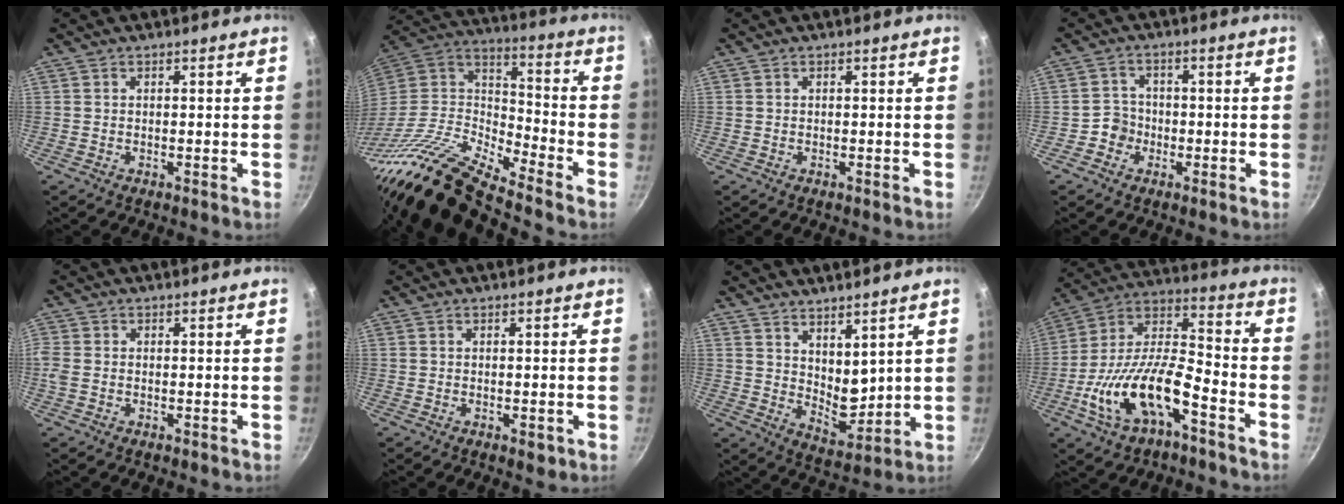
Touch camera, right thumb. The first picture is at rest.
{"total": 20.7, "force": [-16.7, 4.9, 11.2], "torque": [-0.167, 0.077, -0.335]}
{"total": 0.0}
{"total": 3.6, "force": [-1.4, 3.3, 0.6], "torque": [0.018, 0.018, -0.027]}
{"total": 2.2, "force": [-0.4, 1.6, 1.4], "torque": [-0.035, 0.001, -0.012]}
{"total": 1.8, "force": [-0.6, 0.8, 1.5], "torque": [-0.022, -0.003, -0.007]}
{"total": 7.8, "force": [4.7, 3.5, 5.1], "torque": [-0.064, -0.051, 0.088]}
{"total": 19.2, "force": [-8.1, 8.2, 15.3], "torque": [-0.277, 0.056, -0.159]}